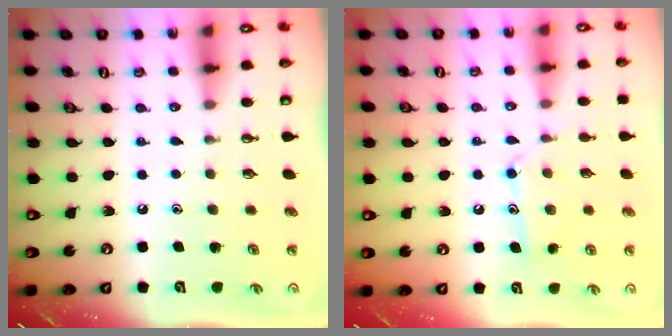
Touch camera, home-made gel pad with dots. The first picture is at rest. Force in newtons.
{"total": 11.1, "press": 11.1, "slide": 0.6}